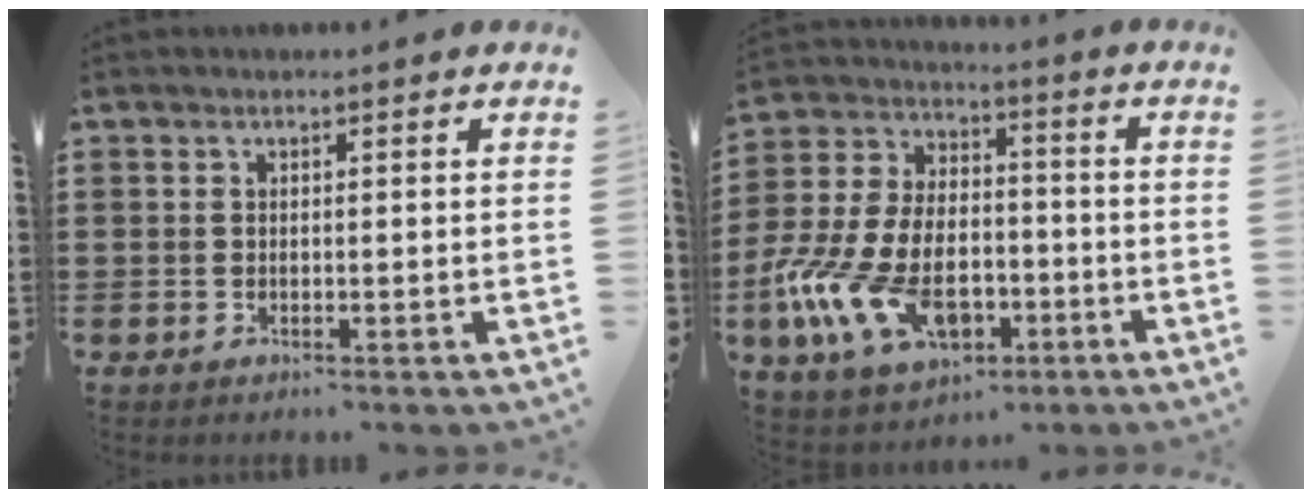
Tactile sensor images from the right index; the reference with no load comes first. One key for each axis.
{"total": 13.7, "fx": -5.0, "fy": 8.4, "fz": 9.6, "tx": -0.226, "ty": 0.014, "tz": -0.093}